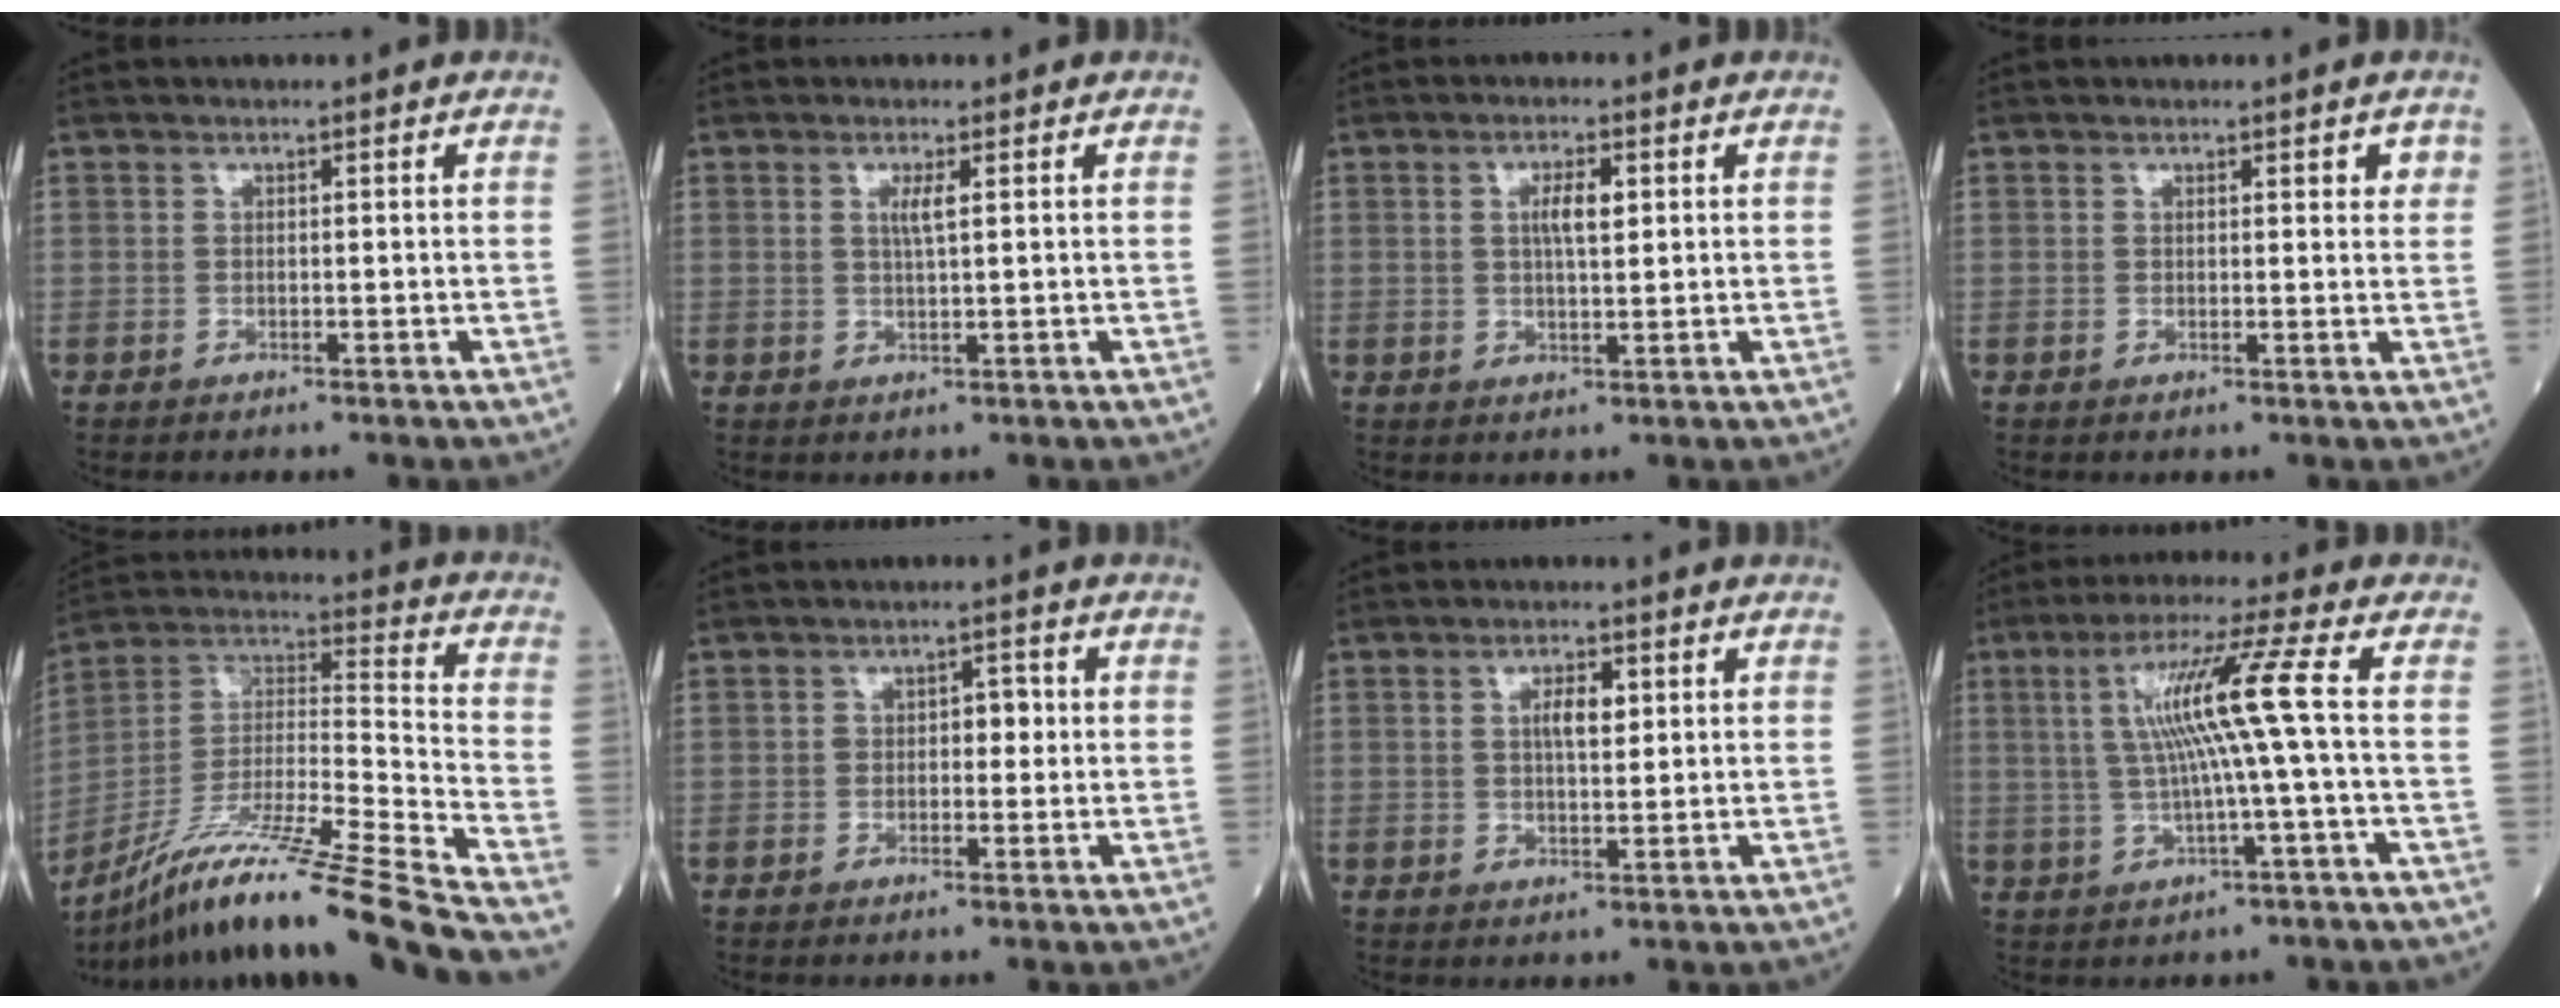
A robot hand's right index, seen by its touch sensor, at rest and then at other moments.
{"total": 2.1, "force": [0.7, -0.1, 1.9], "torque": [-0.042, -0.001, 0.012]}
{"total": 3.8, "force": [1.0, 0.9, 3.6], "torque": [-0.065, 0.003, 0.017]}
{"total": 2.0, "force": [1.1, 0.7, 1.6], "torque": [-0.017, 0.002, 0.011]}
{"total": 26.8, "force": [-20.8, -1.0, 16.8], "torque": [-0.265, -0.031, -0.365]}
{"total": 2.9, "force": [0.1, 1.7, 2.4], "torque": [-0.031, 0.014, 0.000]}
{"total": 3.8, "force": [1.0, 1.3, 3.4], "torque": [-0.059, 0.004, 0.016]}
{"total": 9.6, "force": [0.8, -1.6, 9.4], "torque": [-0.176, 0.018, 0.018]}